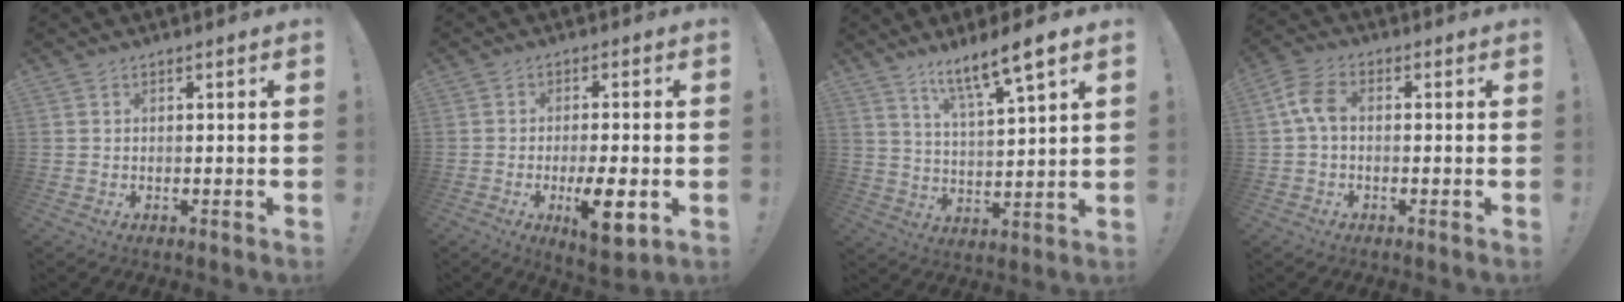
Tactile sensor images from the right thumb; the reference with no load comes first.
{"total": 9.2, "force": [-3.2, 2.2, 8.4], "torque": [-0.133, -0.004, -0.054]}
{"total": 10.4, "force": [7.6, 0.5, 7.0], "torque": [-0.109, -0.049, 0.123]}
{"total": 6.0, "force": [0.1, 3.6, 4.9], "torque": [-0.102, 0.011, 0.005]}